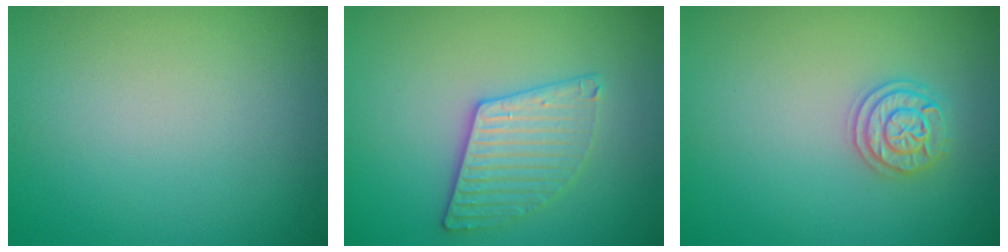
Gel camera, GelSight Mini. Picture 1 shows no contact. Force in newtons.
{"total": 3.2, "press": 3.1, "slide": 0.6}
{"total": 2.1, "press": 2.1, "slide": 0.3}